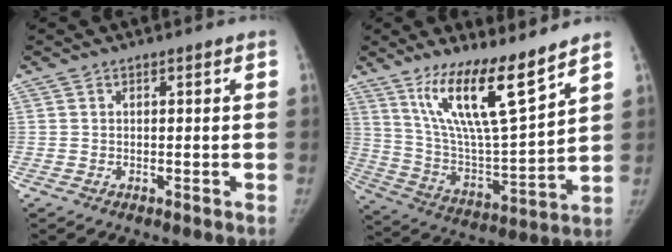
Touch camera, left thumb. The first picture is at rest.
{"total": 16.3, "force": [11.3, 2.2, 11.6], "torque": [-0.191, -0.076, 0.218]}